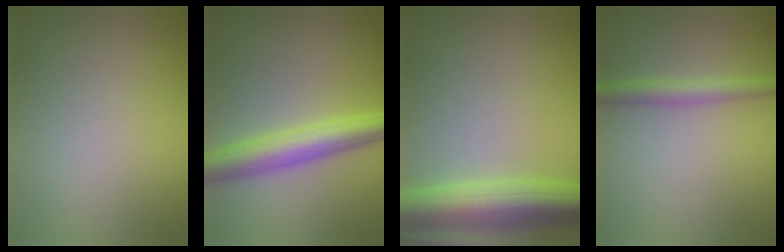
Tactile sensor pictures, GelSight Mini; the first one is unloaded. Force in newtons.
{"total": 5.7, "press": 5.7, "slide": 0.1}
{"total": 8.2, "press": 8.2, "slide": 0.4}
{"total": 2.4, "press": 2.4, "slide": 0.0}